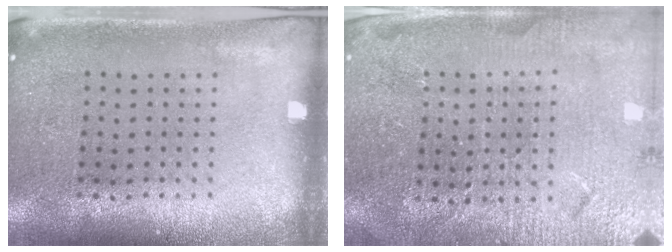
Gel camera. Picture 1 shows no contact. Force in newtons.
{"total": 4.1, "press": 3.9, "slide": 1.2}